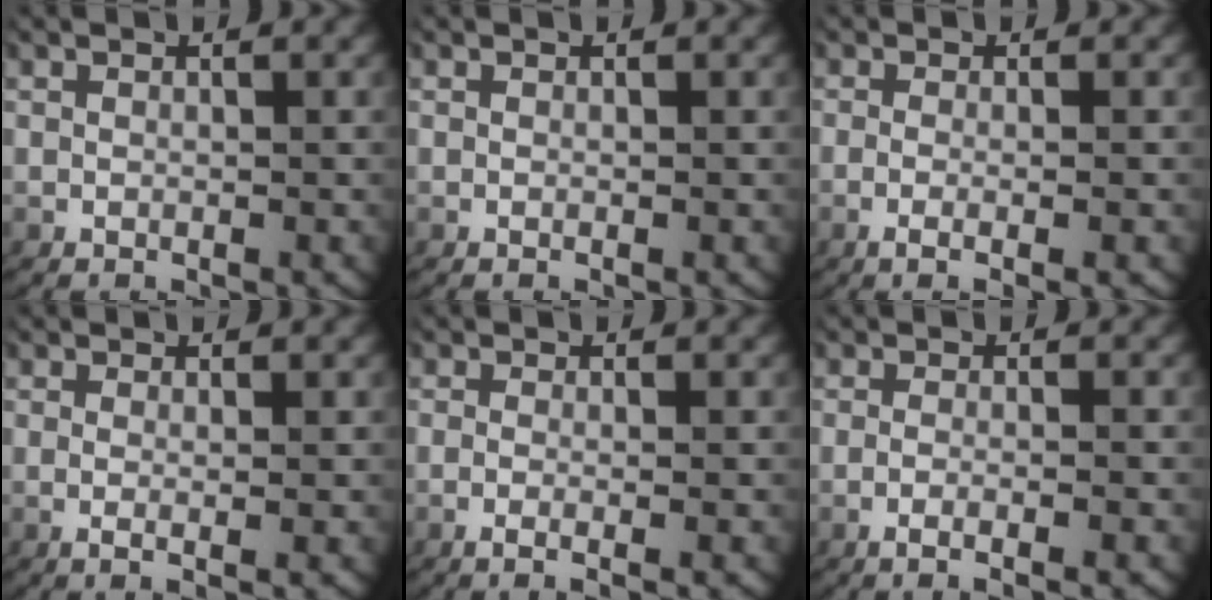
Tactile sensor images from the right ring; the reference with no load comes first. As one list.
[{"total": 0.0}, {"total": 2.8, "force": [-1.0, 0.4, 2.6], "torque": [-0.053, -0.013, -0.012]}, {"total": 1.8, "force": [0.0, 0.1, 1.8], "torque": [-0.044, -0.013, 0.005]}, {"total": 2.2, "force": [-0.8, 0.3, 2.1], "torque": [-0.049, -0.014, -0.008]}, {"total": 2.8, "force": [-1.3, 0.3, 2.5], "torque": [-0.052, -0.008, -0.017]}]